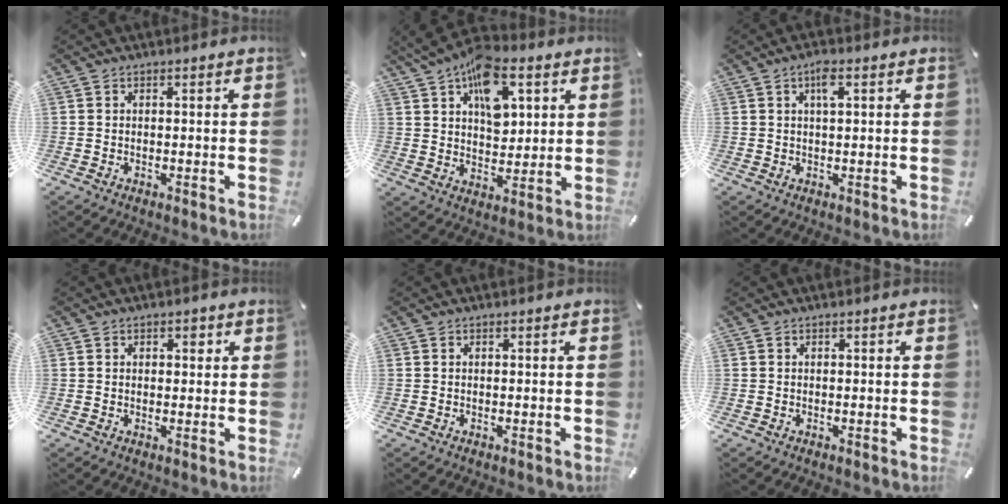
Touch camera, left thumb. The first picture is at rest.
{"total": 13.7, "force": [6.5, 8.1, 8.9], "torque": [-0.137, -0.018, 0.115]}
{"total": 3.3, "force": [1.2, 0.9, 2.9], "torque": [-0.062, 0.007, 0.018]}
{"total": 1.7, "force": [0.6, 1.3, 0.8], "torque": [-0.002, -0.001, 0.005]}
{"total": 0.0}
{"total": 0.0}